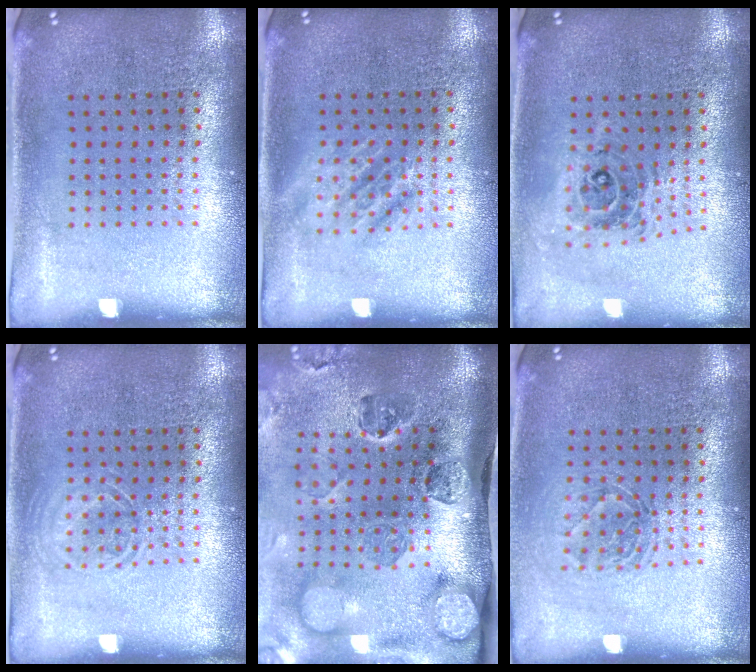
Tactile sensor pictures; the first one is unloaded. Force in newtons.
{"total": 1.0, "press": 1.0, "slide": 0.2}
{"total": 0.8, "press": 0.8, "slide": 0.2}
{"total": 1.6, "press": 1.6, "slide": 0.2}
{"total": 4.9, "press": 3.6, "slide": 3.4}
{"total": 1.3, "press": 1.1, "slide": 0.6}